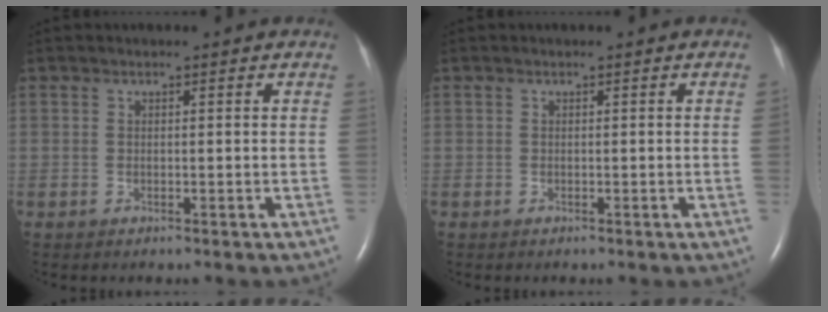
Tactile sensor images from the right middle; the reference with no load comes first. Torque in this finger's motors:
{"motor_torque": [0.31, -0.40, -0.92, -0.21]}